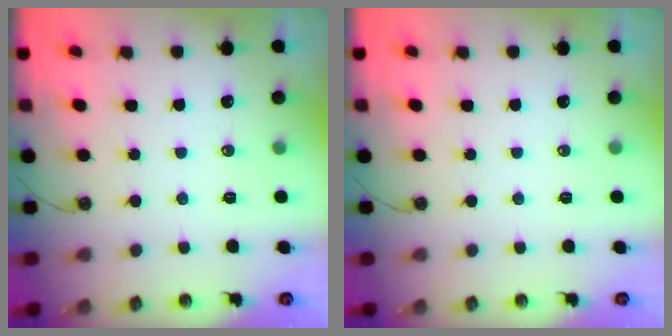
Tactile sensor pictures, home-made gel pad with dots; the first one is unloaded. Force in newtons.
{"total": 0.0}